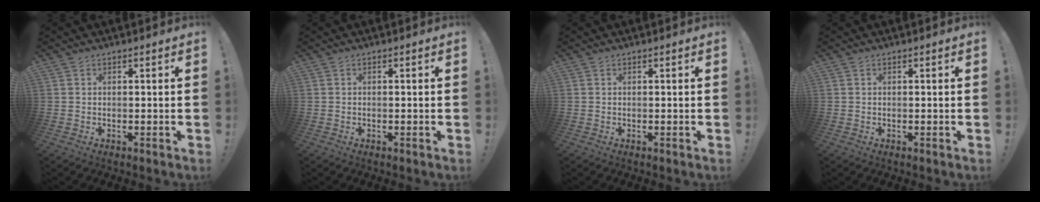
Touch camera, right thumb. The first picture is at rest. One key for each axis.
{"total": 0.0}
{"total": 0.0}
{"total": 0.0}